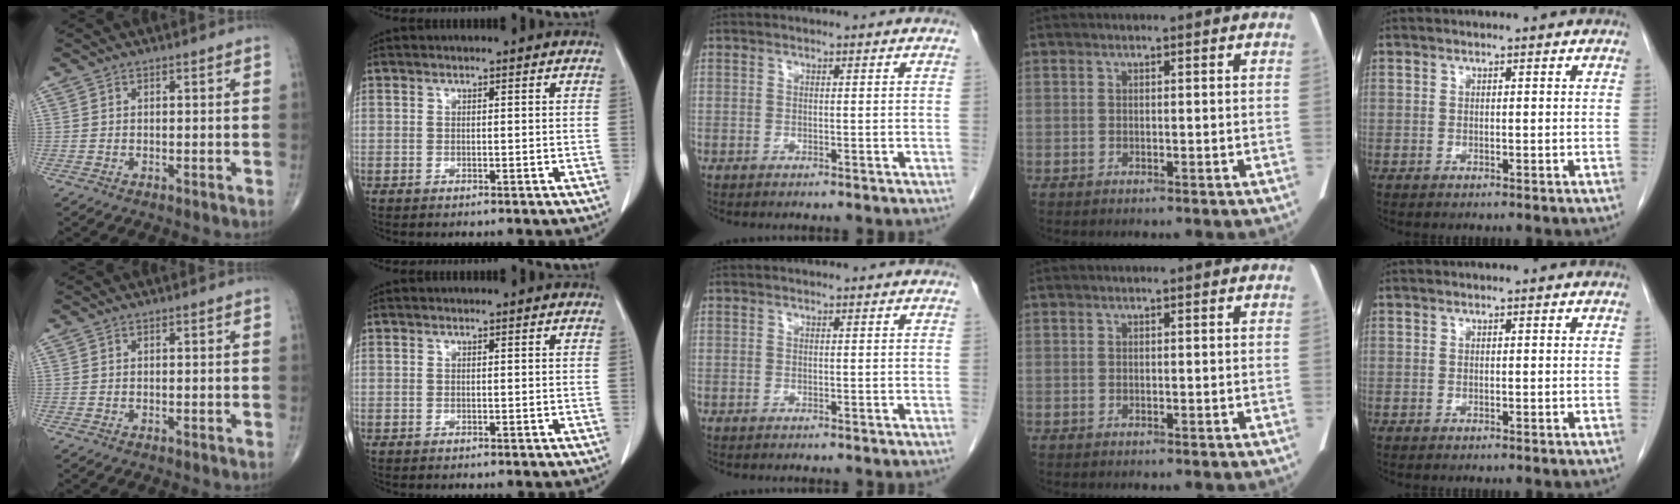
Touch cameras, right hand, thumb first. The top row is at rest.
{}